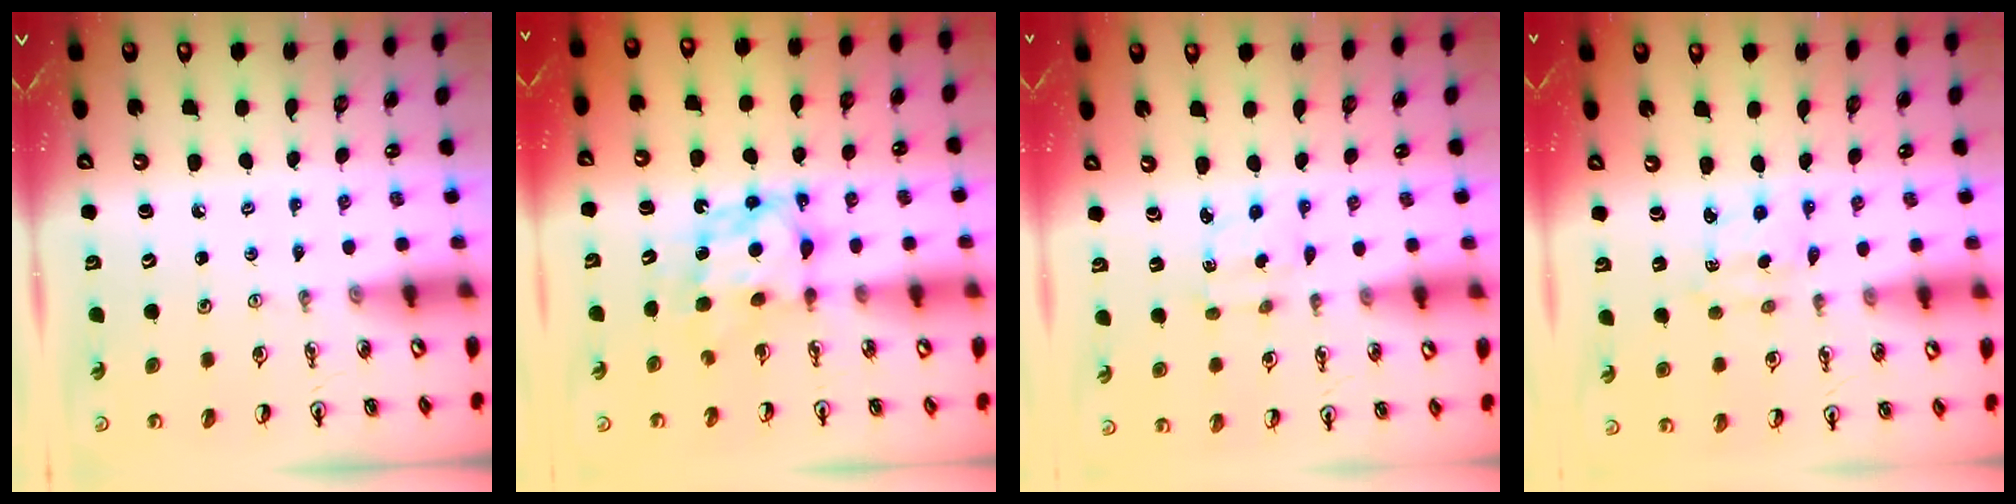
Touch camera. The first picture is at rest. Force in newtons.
{"total": 7.0, "press": 7.0, "slide": 0.4}
{"total": 2.8, "press": 2.8, "slide": 0.5}
{"total": 2.3, "press": 2.3, "slide": 0.5}